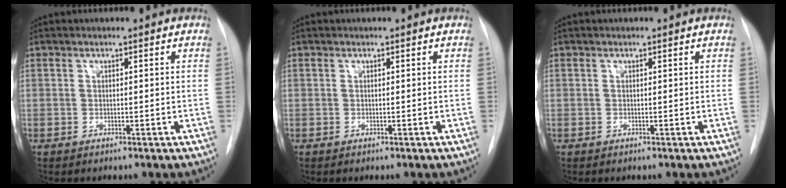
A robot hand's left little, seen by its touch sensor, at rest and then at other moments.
{"total": 0.0}
{"total": 0.0}